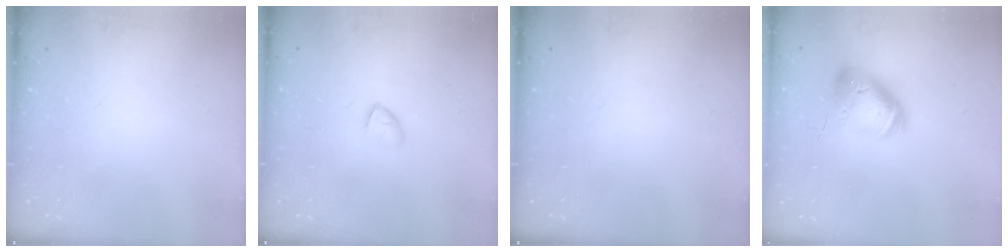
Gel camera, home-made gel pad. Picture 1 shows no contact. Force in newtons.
{"total": 2.6, "press": 2.5, "slide": 0.8}
{"total": 0.0}
{"total": 15.5, "press": 15.4, "slide": 2.2}